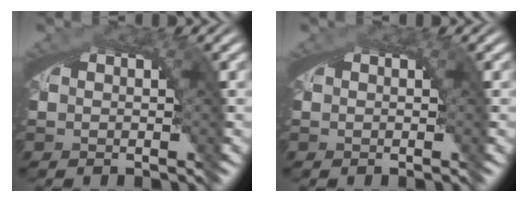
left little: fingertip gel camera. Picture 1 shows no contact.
{"total": 0.0}